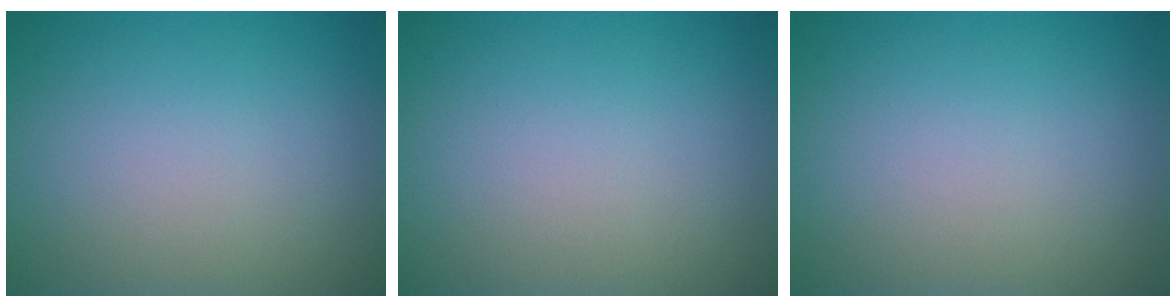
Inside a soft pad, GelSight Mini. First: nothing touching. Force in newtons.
{"total": 0.0}
{"total": 0.0}